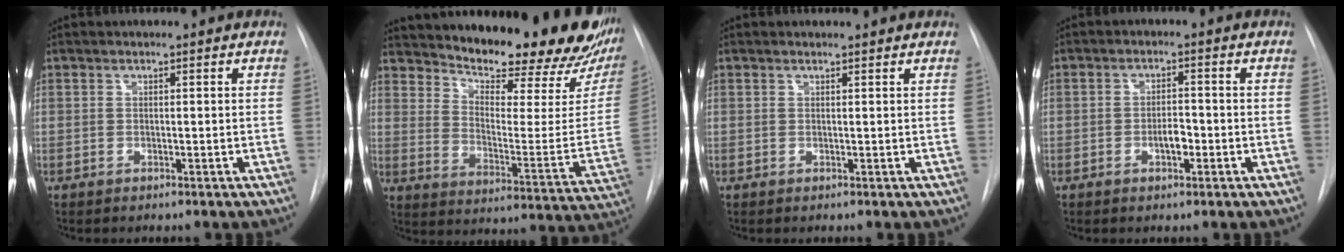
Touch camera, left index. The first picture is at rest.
{"total": 25.3, "force": [21.8, 5.2, 11.6], "torque": [-0.183, -0.082, 0.279]}
{"total": 1.5, "force": [1.4, 0.2, 0.2], "torque": [-0.012, 0.007, 0.015]}
{"total": 2.8, "force": [-1.1, 1.3, 2.2], "torque": [-0.033, 0.004, -0.018]}